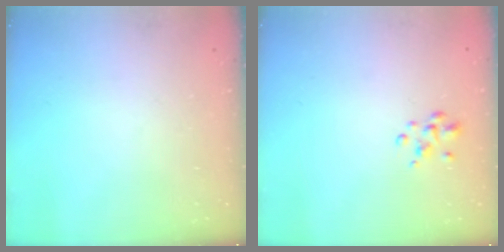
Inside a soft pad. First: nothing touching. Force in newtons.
{"total": 2.8, "press": 2.7, "slide": 0.6}